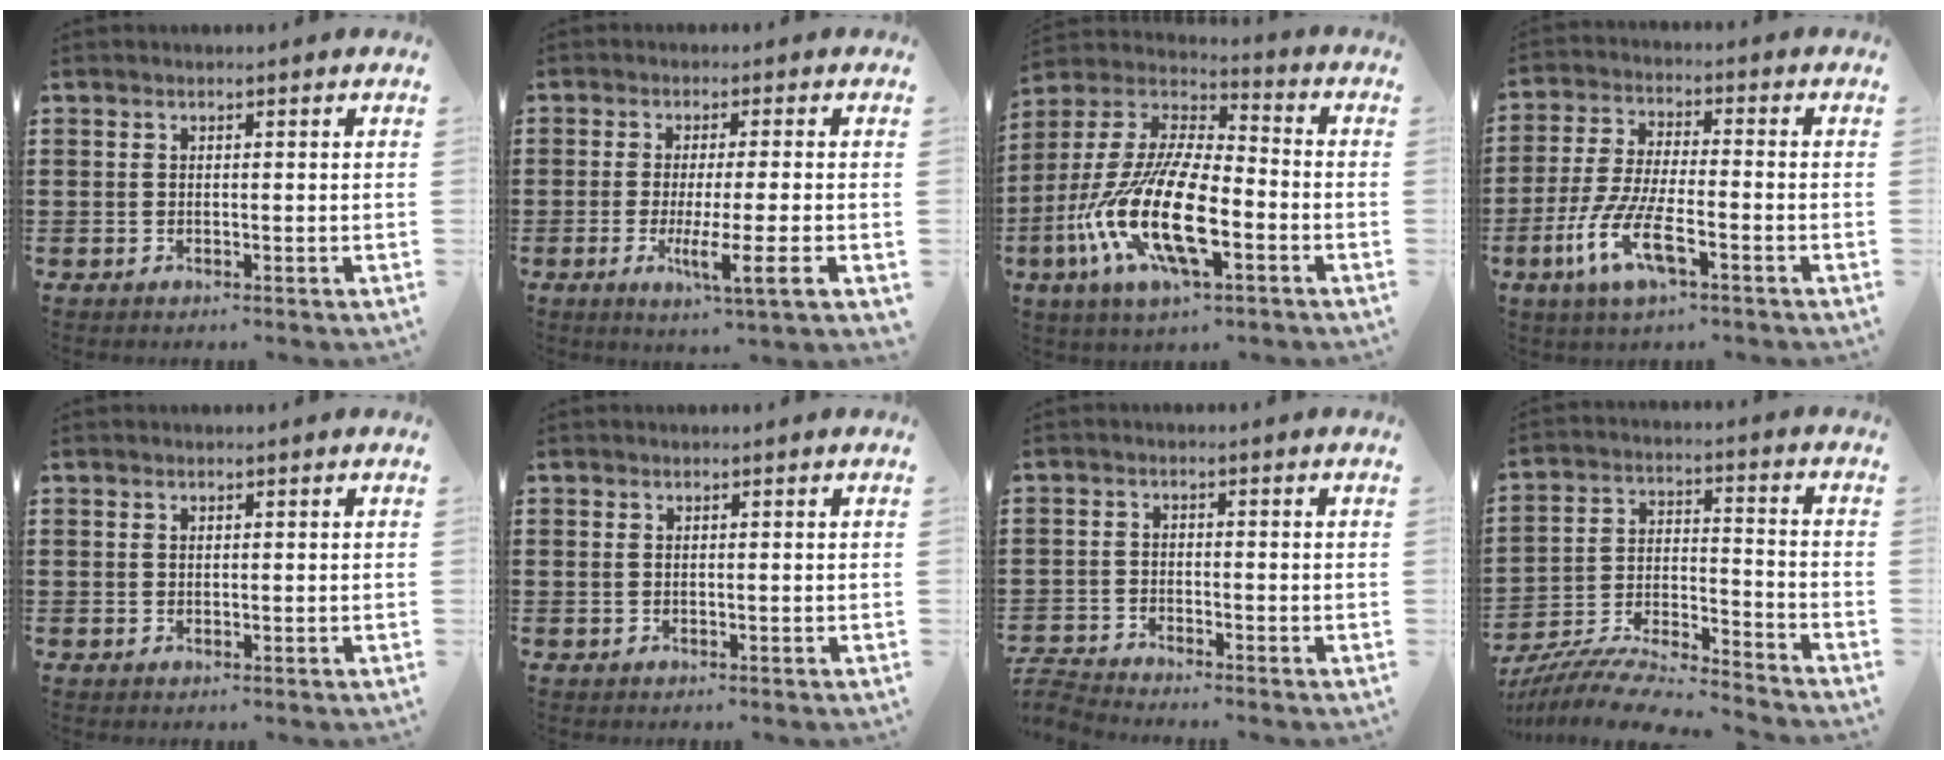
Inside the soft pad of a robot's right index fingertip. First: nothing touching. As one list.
[{"total": 6.8, "force": [-2.0, 0.0, 6.5], "torque": [-0.112, -0.017, -0.033]}, {"total": 16.5, "force": [-6.4, 6.0, 13.9], "torque": [-0.330, -0.013, -0.127]}, {"total": 9.2, "force": [-4.5, 2.3, 7.7], "torque": [-0.184, -0.015, -0.089]}, {"total": 0.5, "force": [0.3, 0.4, 0.2], "torque": [-0.006, 0.002, 0.006]}, {"total": 0.5, "force": [0.2, 0.3, 0.4], "torque": [-0.010, 0.001, 0.003]}, {"total": 2.6, "force": [-2.6, 0.0, 0.0], "torque": [-0.009, -0.001, -0.059]}, {"total": 8.9, "force": [-8.4, 0.7, 2.9], "torque": [-0.055, 0.005, -0.168]}]